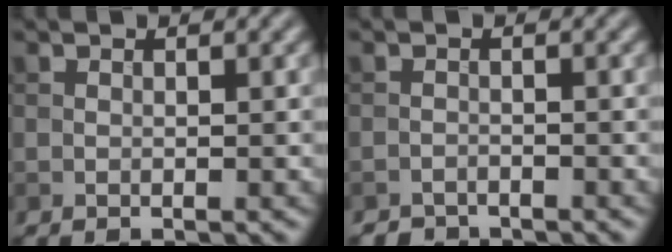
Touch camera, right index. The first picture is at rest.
{"total": 1.4, "force": [-1.4, 0.4, -0.1], "torque": [0.008, 0.002, -0.026]}